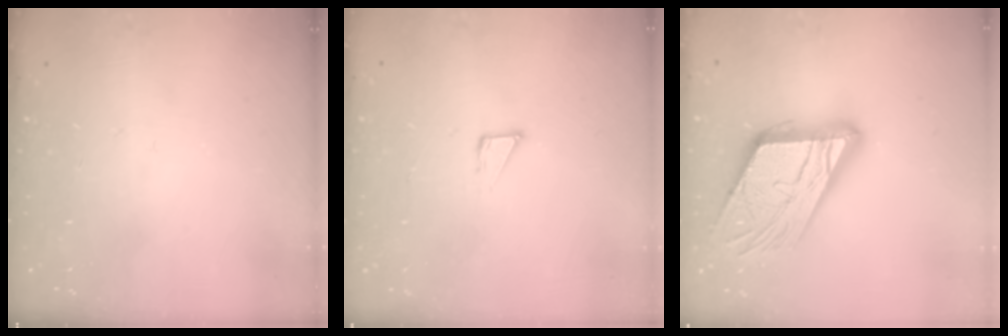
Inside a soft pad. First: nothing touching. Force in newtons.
{"total": 2.6, "press": 2.6, "slide": 0.1}
{"total": 20.3, "press": 20.2, "slide": 2.2}